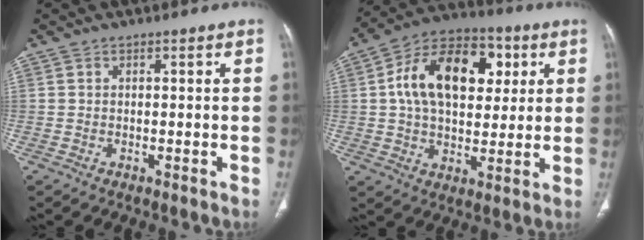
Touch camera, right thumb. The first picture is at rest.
{"total": 19.3, "force": [4.6, 12.2, 14.3], "torque": [-0.208, 0.013, 0.069]}